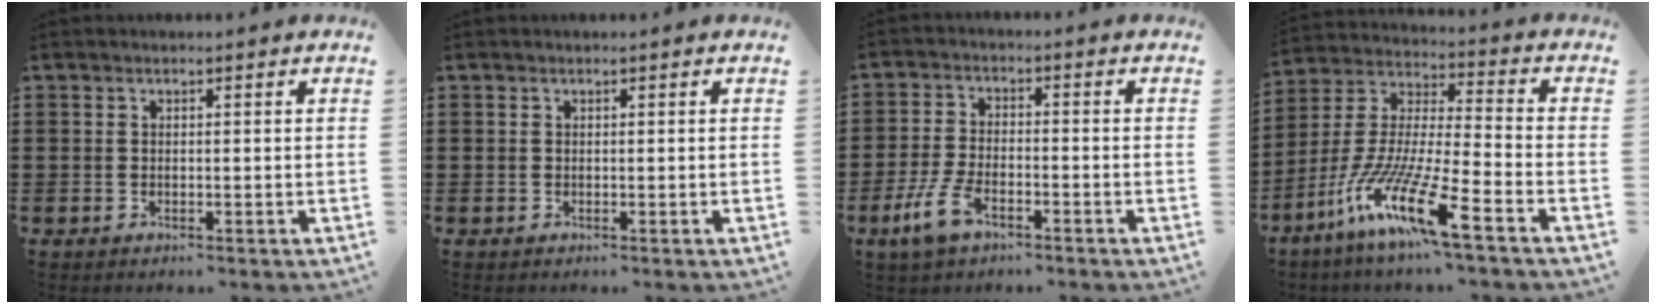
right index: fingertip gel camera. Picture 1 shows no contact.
{"total": 0.0}
{"total": 6.0, "force": [-3.2, 2.5, 4.4], "torque": [-0.114, -0.006, -0.067]}
{"total": 13.2, "force": [-9.2, 0.6, 9.4], "torque": [-0.215, -0.010, -0.184]}